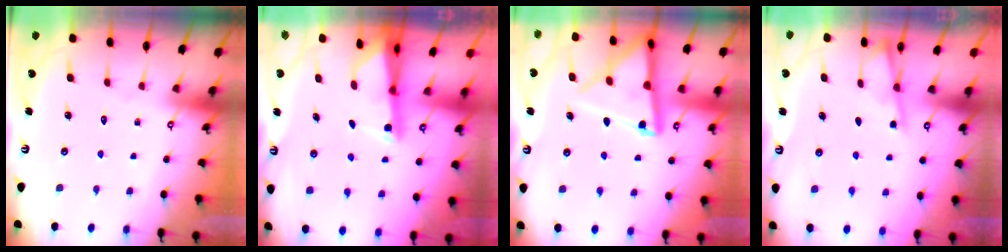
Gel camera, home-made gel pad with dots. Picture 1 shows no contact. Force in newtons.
{"total": 2.3, "press": 2.3, "slide": 0.5}
{"total": 14.6, "press": 14.5, "slide": 1.6}
{"total": 2.8, "press": 2.8, "slide": 0.3}